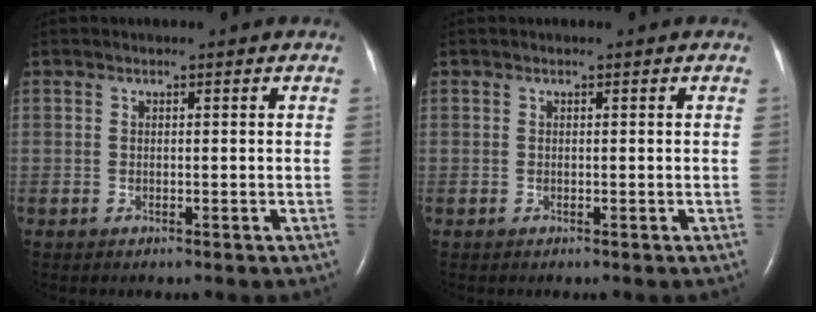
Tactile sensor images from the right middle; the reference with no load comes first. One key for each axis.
{"total": 0.0}